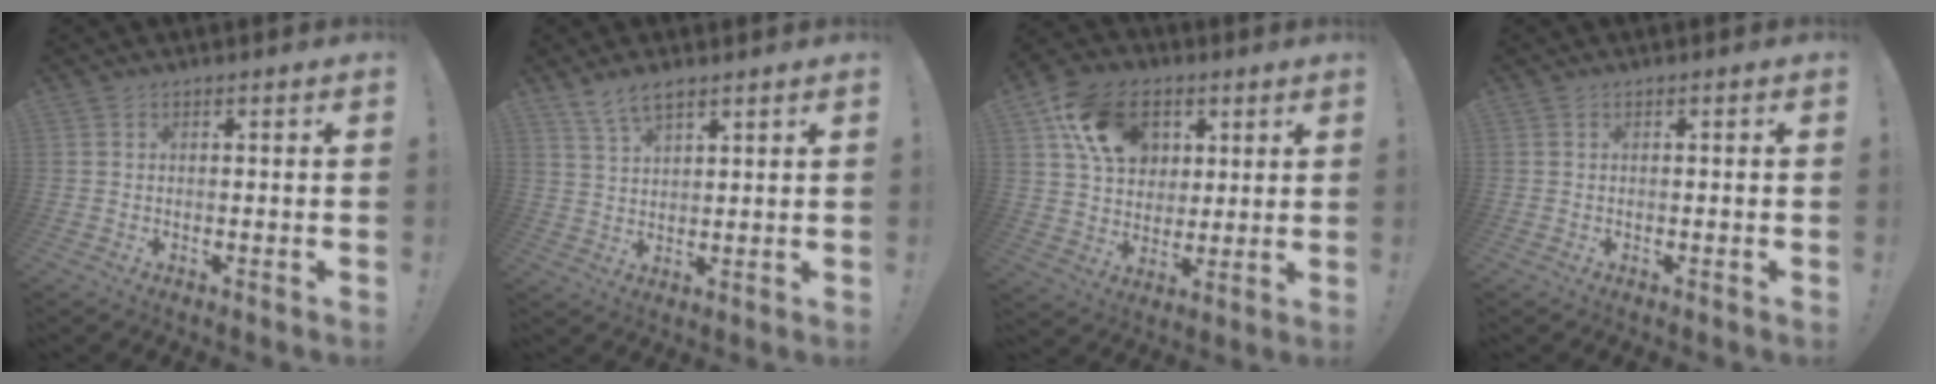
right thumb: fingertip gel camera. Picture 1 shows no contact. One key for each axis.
{"total": 5.7, "fx": 4.2, "fy": 2.1, "fz": 3.1, "tx": -0.059, "ty": -0.018, "tz": 0.080}
{"total": 17.5, "fx": 7.0, "fy": 13.1, "fz": 9.1, "tx": -0.140, "ty": -0.014, "tz": 0.138}
{"total": 0.0}